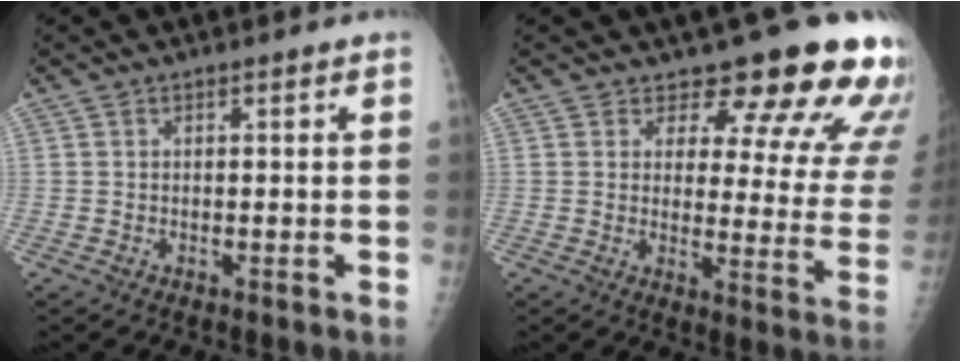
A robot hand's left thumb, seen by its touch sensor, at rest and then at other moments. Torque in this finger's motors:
{"motor_torque": [0.44, 0.56, 0.04, -0.33, 0.08]}